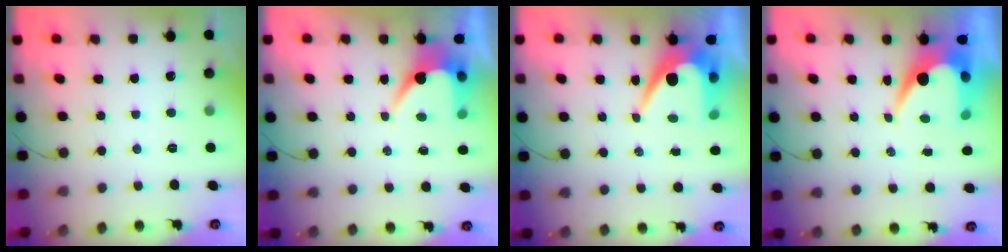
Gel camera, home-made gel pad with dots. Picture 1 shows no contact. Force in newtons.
{"total": 7.1, "press": 7.1, "slide": 0.4}
{"total": 9.2, "press": 9.1, "slide": 0.6}
{"total": 8.7, "press": 8.7, "slide": 0.8}